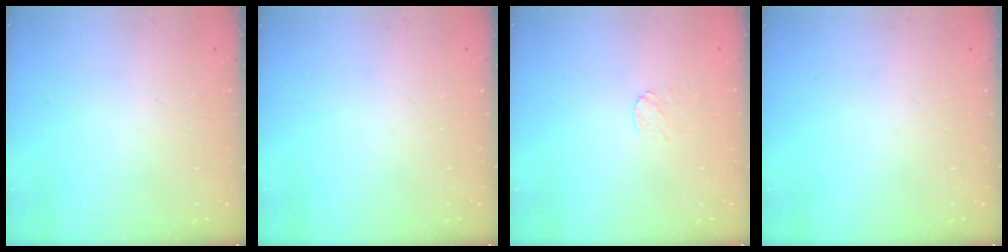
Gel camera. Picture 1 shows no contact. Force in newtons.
{"total": 0.0}
{"total": 3.0, "press": 3.0, "slide": 0.2}
{"total": 0.0}